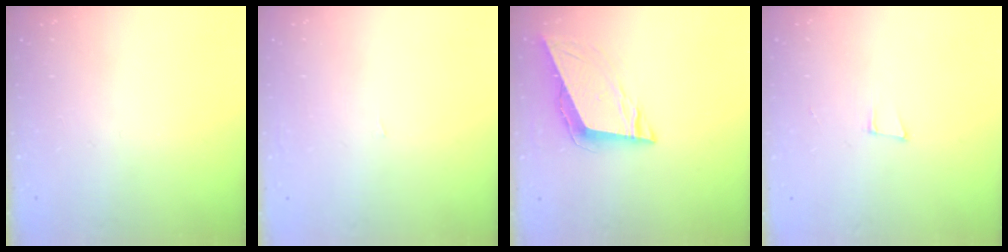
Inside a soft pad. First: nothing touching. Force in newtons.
{"total": 0.9, "press": 0.9, "slide": 0.0}
{"total": 9.1, "press": 8.5, "slide": 3.1}
{"total": 5.0, "press": 4.1, "slide": 2.9}